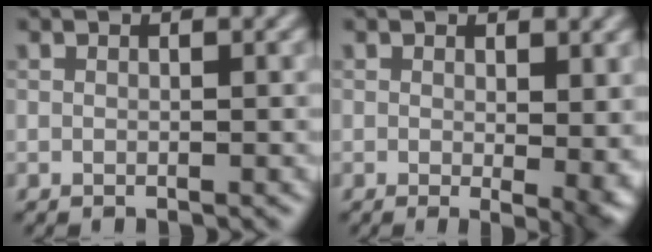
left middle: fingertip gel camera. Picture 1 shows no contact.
{"total": 3.9, "force": [0.3, 1.3, 3.7], "torque": [-0.041, -0.014, 0.007]}